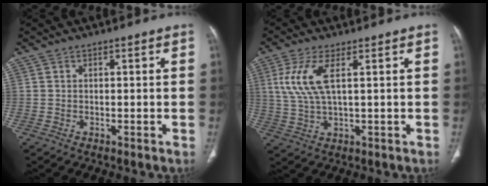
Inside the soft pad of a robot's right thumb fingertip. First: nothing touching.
{"total": 8.3, "force": [2.5, 2.6, 7.5], "torque": [-0.187, -0.006, 0.056]}